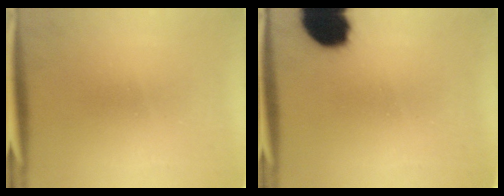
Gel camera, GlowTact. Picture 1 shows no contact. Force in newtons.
{"total": 13.3}